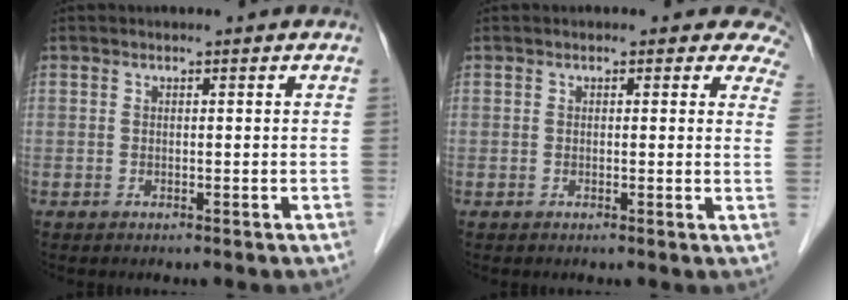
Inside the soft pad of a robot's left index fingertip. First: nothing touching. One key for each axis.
{"total": 5.1, "fx": 4.3, "fy": 2.3, "fz": 1.4, "tx": 0.019, "ty": -0.010, "tz": 0.016}